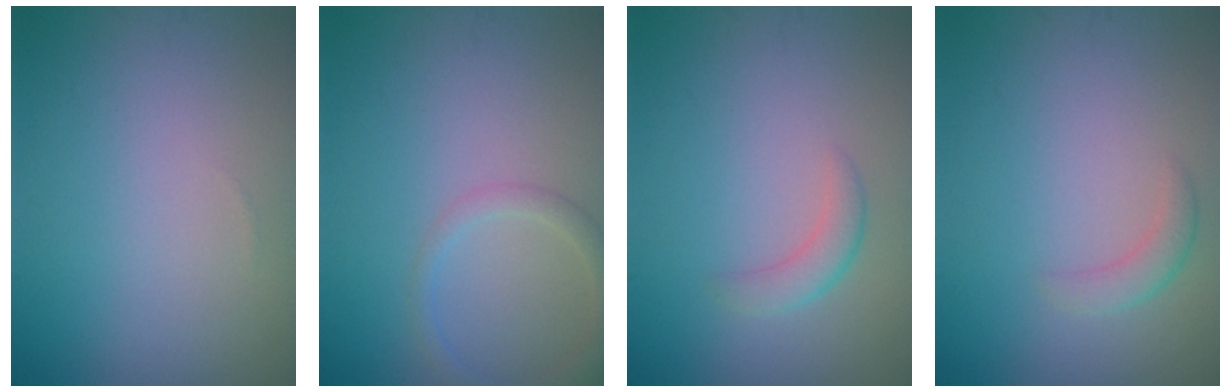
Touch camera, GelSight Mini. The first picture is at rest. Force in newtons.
{"total": 2.1, "press": 2.1, "slide": 0.1}
{"total": 1.8, "press": 1.8, "slide": 0.0}
{"total": 1.6, "press": 1.6, "slide": 0.0}